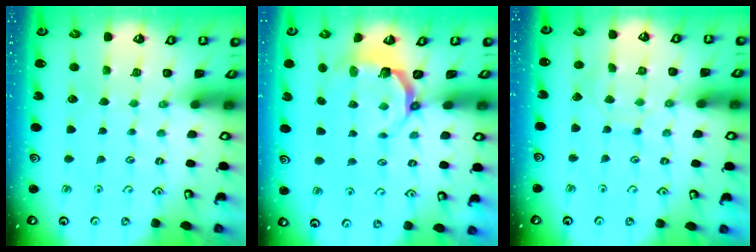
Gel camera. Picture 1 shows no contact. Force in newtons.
{"total": 5.1, "press": 3.6, "slide": 3.6}
{"total": 6.4, "press": 6.4, "slide": 0.5}